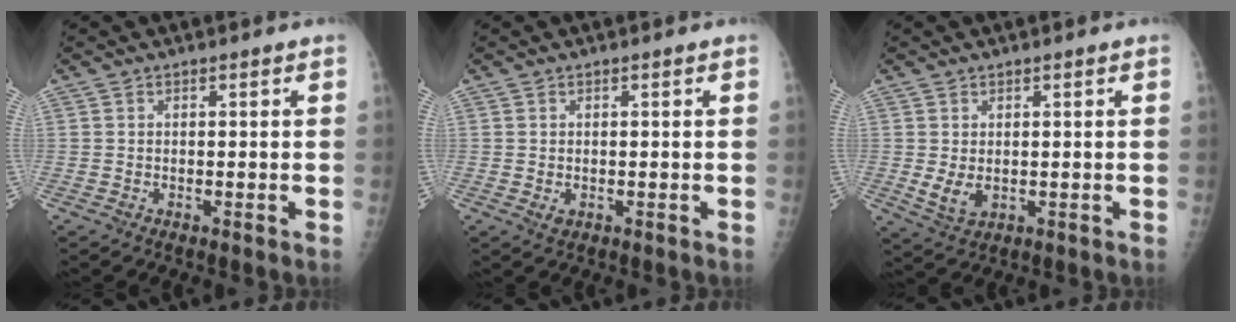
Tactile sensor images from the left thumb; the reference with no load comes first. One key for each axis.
{"total": 1.6, "fx": 0.1, "fy": 1.0, "fz": 1.3, "tx": -0.018, "ty": -0.003, "tz": 0.006}
{"total": 4.2, "fx": 0.4, "fy": 2.5, "fz": 3.3, "tx": -0.054, "ty": -0.010, "tz": 0.017}